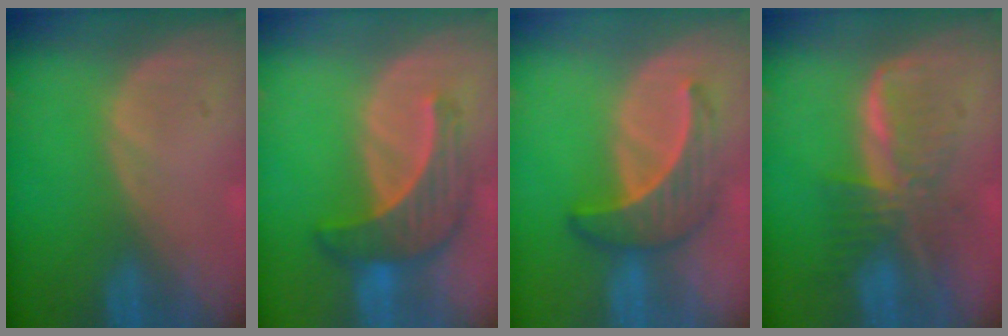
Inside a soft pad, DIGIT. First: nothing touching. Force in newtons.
{"total": 6.9, "press": 6.8, "slide": 1.2}
{"total": 6.7, "press": 6.1, "slide": 2.7}
{"total": 7.6, "press": 6.8, "slide": 3.5}